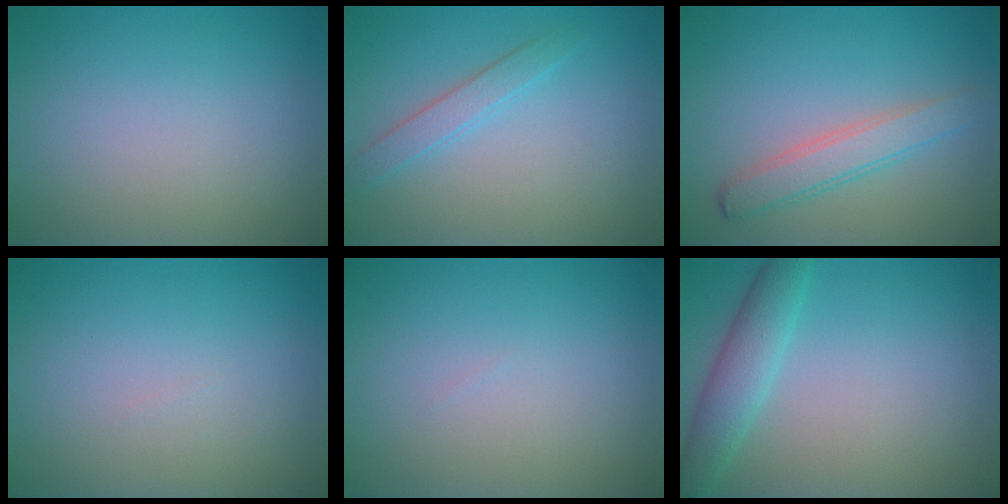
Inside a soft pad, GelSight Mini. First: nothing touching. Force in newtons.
{"total": 1.8, "press": 1.8, "slide": 0.0}
{"total": 2.9, "press": 2.9, "slide": 0.1}
{"total": 0.0}
{"total": 0.0}
{"total": 3.4, "press": 3.4, "slide": 0.1}